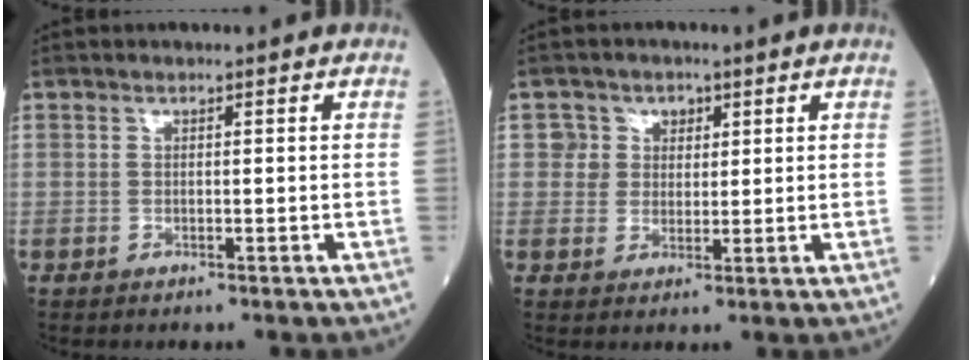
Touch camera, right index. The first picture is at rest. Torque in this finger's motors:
{"motor_torque": [0.00, 0.01, 0.01, 0.00]}